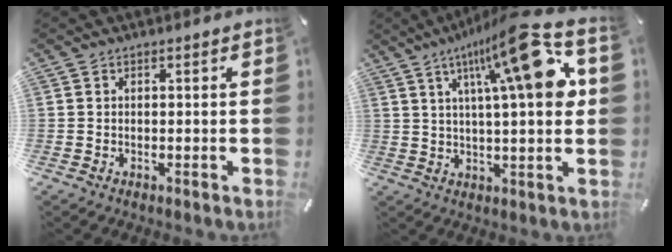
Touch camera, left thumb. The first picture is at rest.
{"total": 20.6, "force": [8.1, 4.3, 18.4], "torque": [-0.275, -0.035, 0.112]}